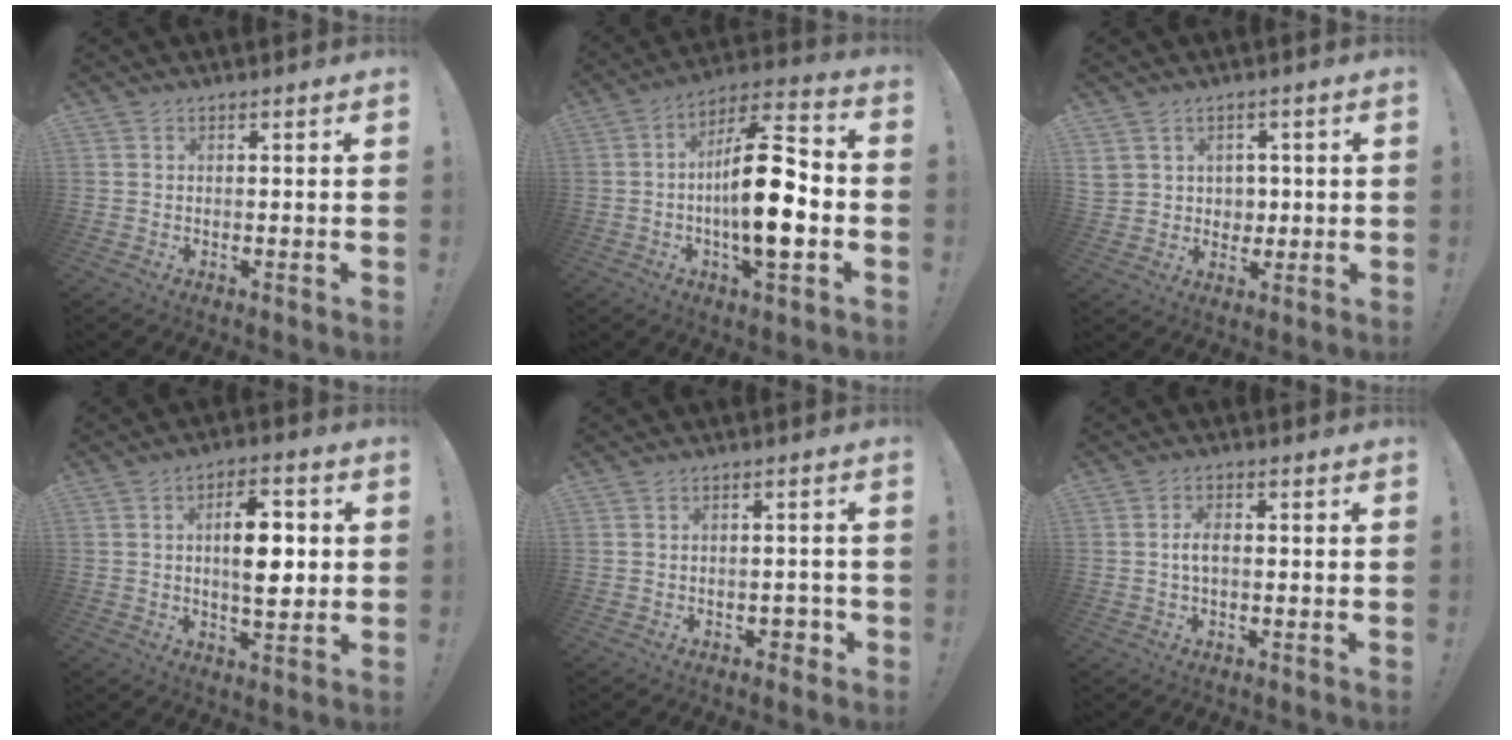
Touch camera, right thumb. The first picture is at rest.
{"total": 18.3, "force": [-2.4, 5.6, 17.2], "torque": [-0.283, 0.001, -0.045]}
{"total": 5.8, "force": [2.3, 5.2, 0.6], "torque": [-0.016, -0.012, 0.050]}
{"total": 10.7, "force": [0.8, 5.5, 9.2], "torque": [-0.131, 0.001, 0.009]}
{"total": 3.6, "force": [-1.4, 2.6, 2.1], "torque": [-0.022, 0.004, -0.024]}
{"total": 3.2, "force": [-0.2, 1.6, 2.8], "torque": [-0.050, 0.008, -0.004]}